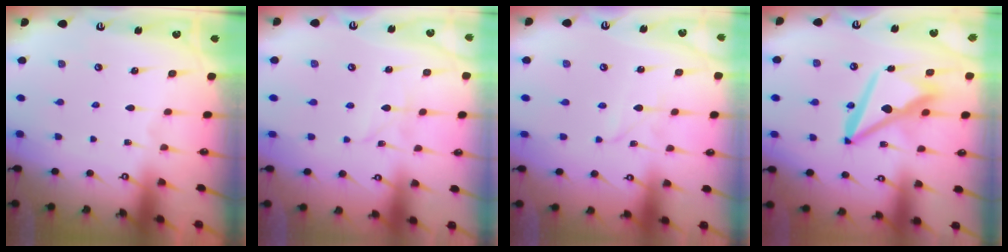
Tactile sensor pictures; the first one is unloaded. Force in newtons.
{"total": 2.6, "press": 2.5, "slide": 0.3}
{"total": 1.5, "press": 1.5, "slide": 0.2}
{"total": 11.6, "press": 11.5, "slide": 1.3}